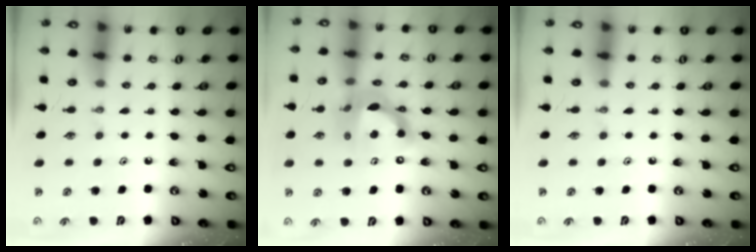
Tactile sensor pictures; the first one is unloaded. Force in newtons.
{"total": 15.1, "press": 15.1, "slide": 0.7}
{"total": 0.0}